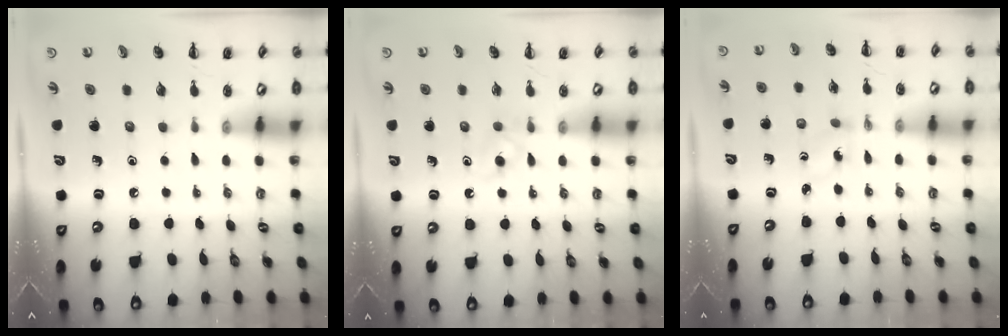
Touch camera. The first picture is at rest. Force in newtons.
{"total": 3.7, "press": 3.3, "slide": 1.6}
{"total": 1.2, "press": 1.1, "slide": 0.5}